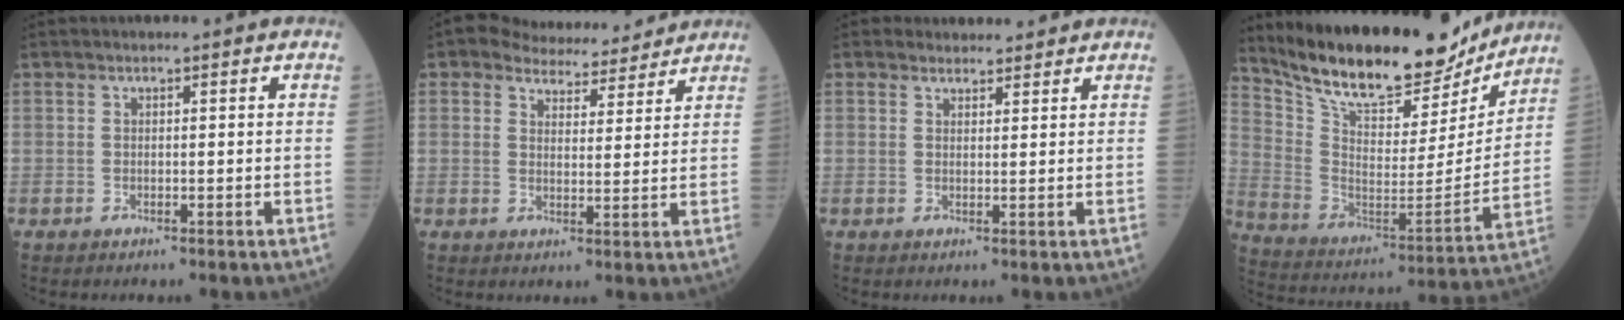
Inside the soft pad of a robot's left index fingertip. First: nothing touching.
{"total": 8.4, "force": [7.7, 2.9, 1.8], "torque": [-0.022, 0.006, 0.100]}
{"total": 2.8, "force": [2.5, 1.3, -0.1], "torque": [0.005, 0.006, 0.033]}
{"total": 22.6, "force": [19.9, 5.9, 8.9], "torque": [-0.160, -0.022, 0.312]}